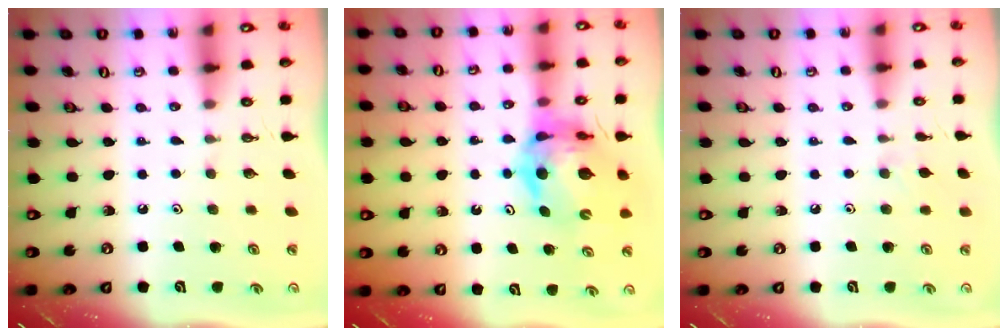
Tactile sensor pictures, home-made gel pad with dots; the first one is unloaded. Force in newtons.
{"total": 13.5, "press": 13.4, "slide": 1.4}
{"total": 5.1, "press": 5.1, "slide": 0.8}